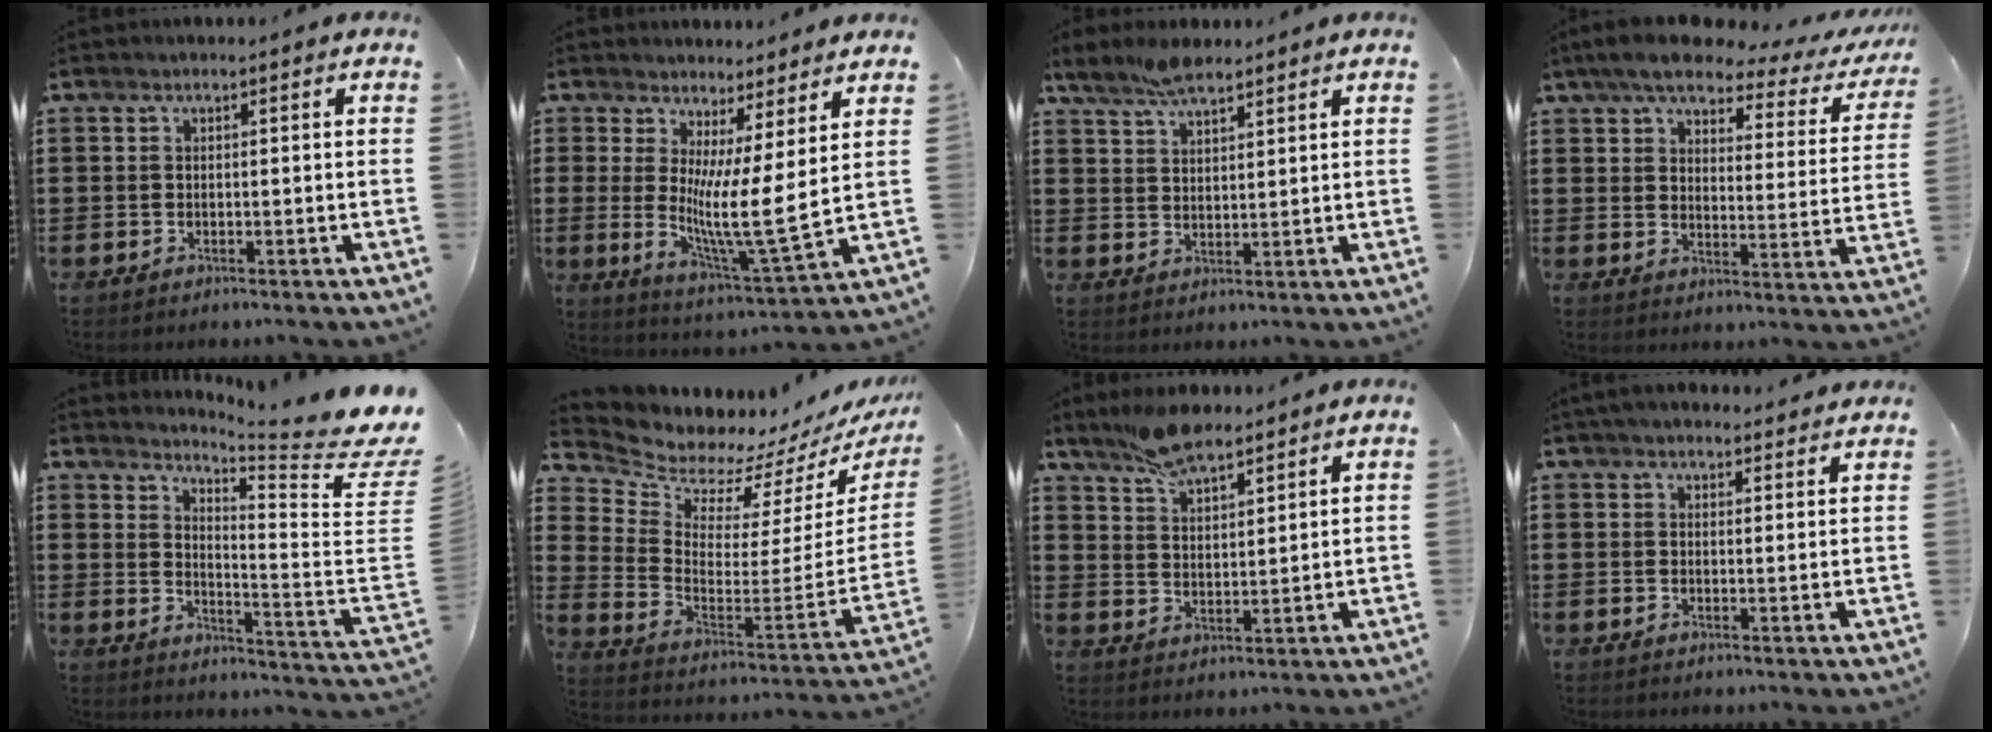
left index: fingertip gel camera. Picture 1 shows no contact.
{"total": 9.0, "force": [2.5, 0.7, 8.6], "torque": [-0.154, -0.041, 0.045]}
{"total": 5.1, "force": [4.3, 1.7, 2.1], "torque": [-0.051, -0.004, 0.080]}
{"total": 6.5, "force": [5.2, 1.5, 3.7], "torque": [-0.088, -0.020, 0.084]}
{"total": 7.0, "force": [6.0, -0.4, 3.6], "torque": [-0.075, -0.064, 0.099]}
{"total": 5.1, "force": [5.1, 0.7, -0.2], "torque": [-0.035, -0.073, 0.083]}
{"total": 7.0, "force": [6.1, 2.0, 2.8], "torque": [-0.071, -0.008, 0.115]}
{"total": 2.8, "force": [2.6, 0.9, 0.6], "torque": [-0.018, 0.000, 0.051]}